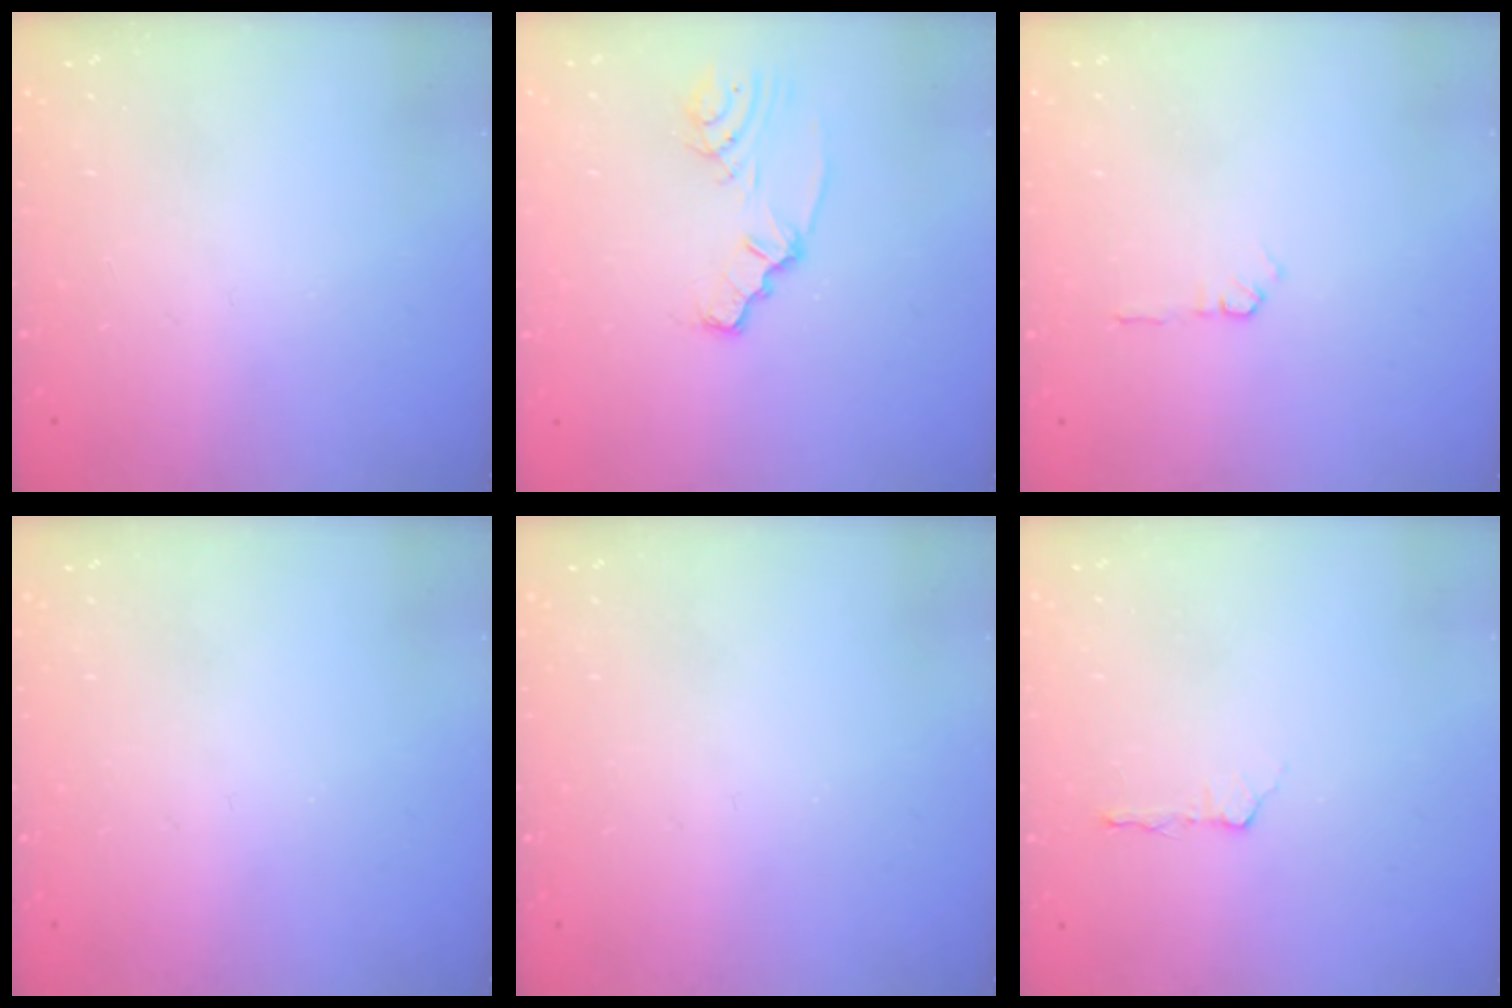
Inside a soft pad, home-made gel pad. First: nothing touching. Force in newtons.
{"total": 3.4, "press": 3.4, "slide": 0.2}
{"total": 3.5, "press": 3.5, "slide": 0.5}
{"total": 0.0}
{"total": 0.0}
{"total": 2.9, "press": 2.4, "slide": 1.6}